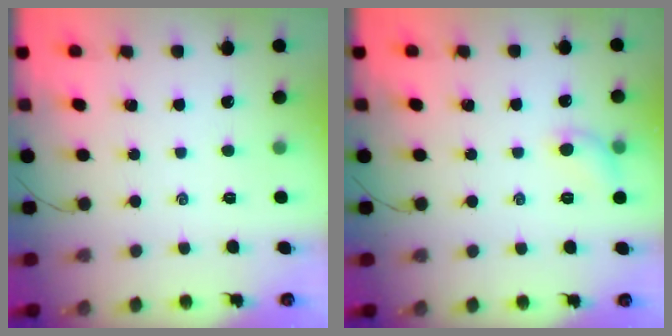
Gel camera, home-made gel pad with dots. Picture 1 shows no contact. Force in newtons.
{"total": 5.9, "press": 5.8, "slide": 1.0}